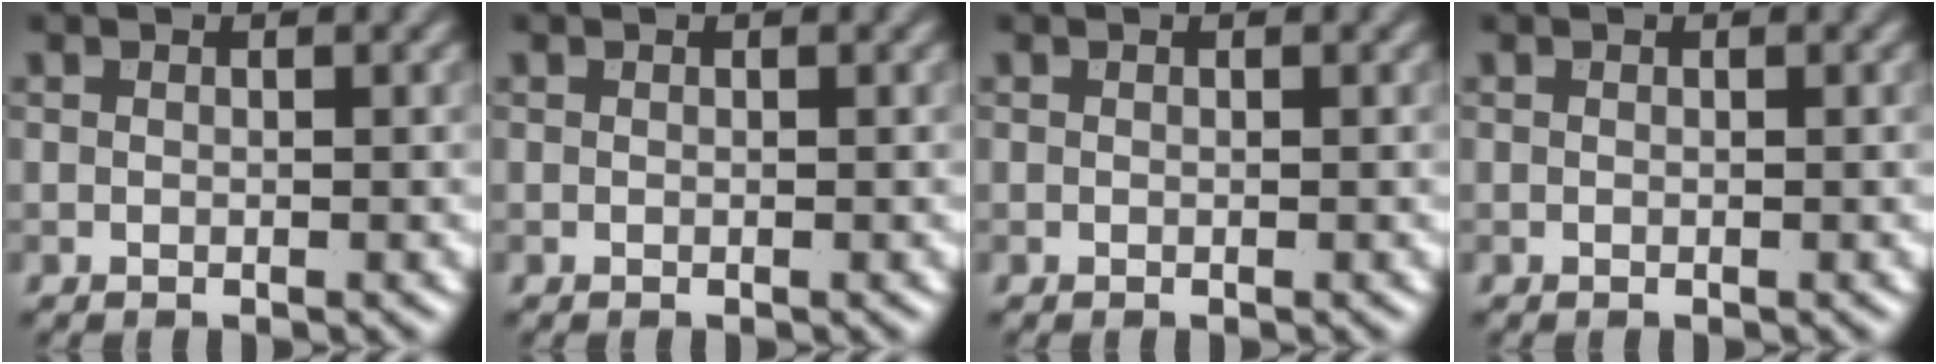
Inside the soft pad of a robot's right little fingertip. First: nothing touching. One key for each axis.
{"total": 0.0}
{"total": 0.0}
{"total": 0.0}